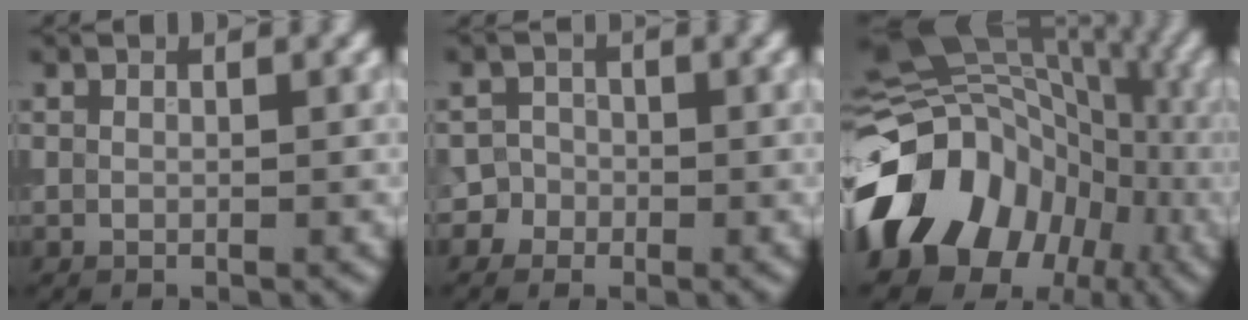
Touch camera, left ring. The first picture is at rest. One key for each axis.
{"total": 3.2, "fx": -1.6, "fy": 2.8, "fz": 0.2, "tx": 0.032, "ty": 0.009, "tz": -0.041}
{"total": 13.8, "fx": -3.7, "fy": 10.8, "fz": 7.7, "tx": -0.135, "ty": 0.014, "tz": -0.088}